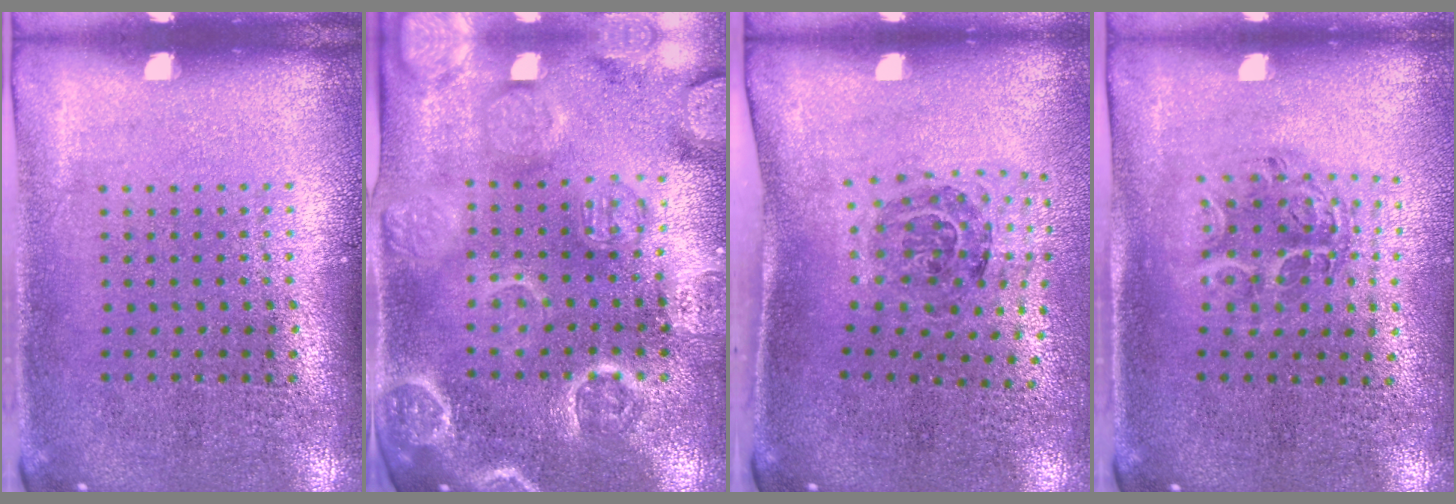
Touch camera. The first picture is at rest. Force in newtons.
{"total": 3.8, "press": 3.6, "slide": 1.1}
{"total": 1.4, "press": 1.0, "slide": 1.0}
{"total": 1.1, "press": 1.1, "slide": 0.2}